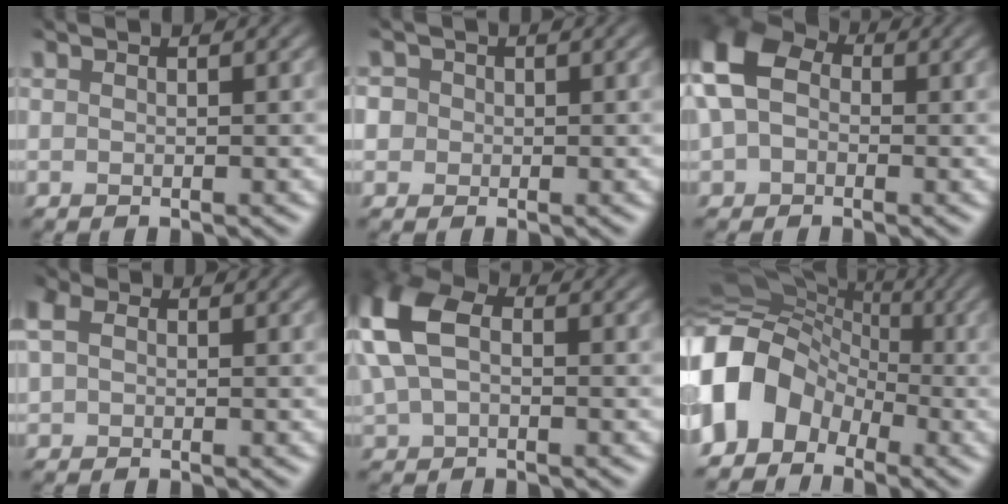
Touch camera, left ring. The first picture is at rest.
{"total": 1.5, "force": [0.0, 1.5, 0.2], "torque": [-0.016, 0.003, 0.010]}
{"total": 8.1, "force": [1.2, 6.1, 5.1], "torque": [-0.129, 0.022, 0.025]}
{"total": 2.5, "force": [0.7, 2.0, 1.4], "torque": [-0.042, 0.009, 0.017]}
{"total": 7.0, "force": [1.1, 4.8, 5.0], "torque": [-0.143, 0.016, 0.023]}
{"total": 8.8, "force": [-3.9, 6.9, 3.8], "torque": [-0.083, 0.014, -0.083]}